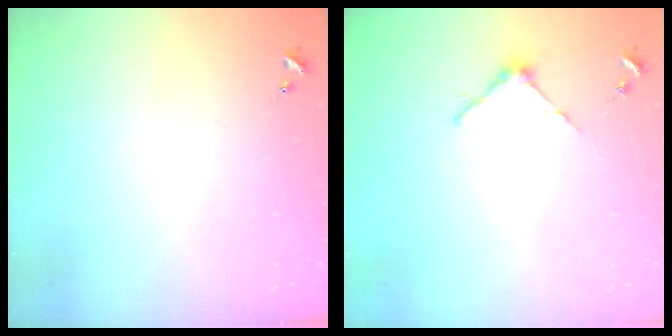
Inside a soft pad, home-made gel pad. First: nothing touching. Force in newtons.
{"total": 4.0, "press": 4.0, "slide": 0.4}